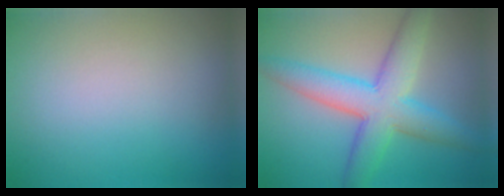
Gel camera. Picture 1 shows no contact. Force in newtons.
{"total": 7.7, "press": 7.7, "slide": 0.1}